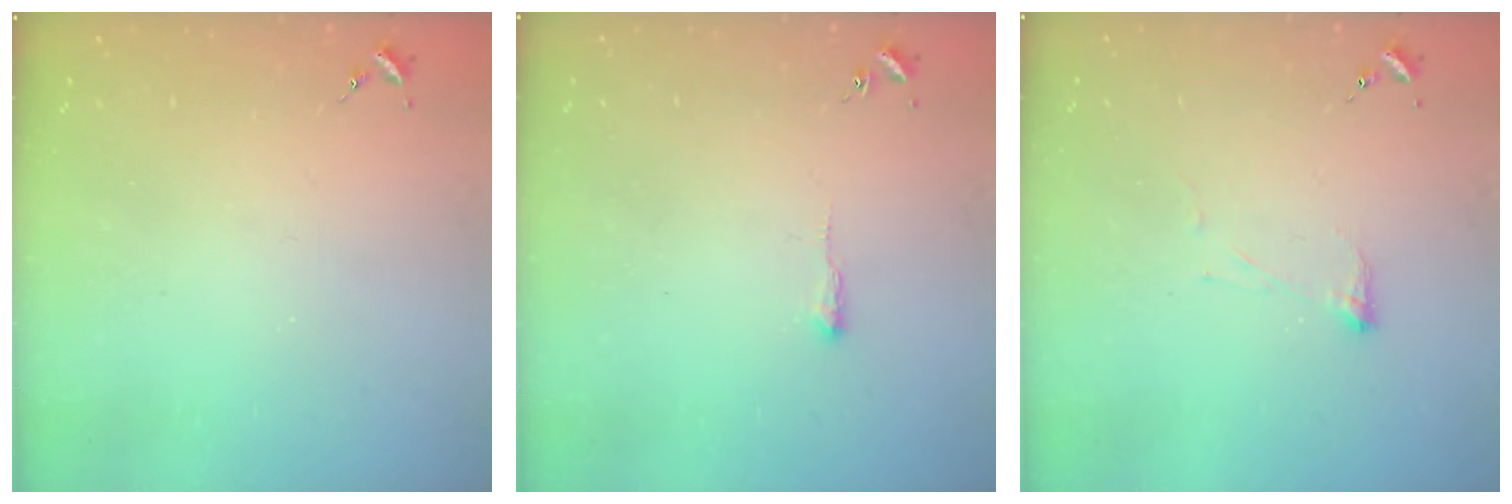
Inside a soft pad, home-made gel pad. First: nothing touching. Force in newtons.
{"total": 2.4, "press": 2.4, "slide": 0.4}
{"total": 3.6, "press": 3.4, "slide": 1.0}